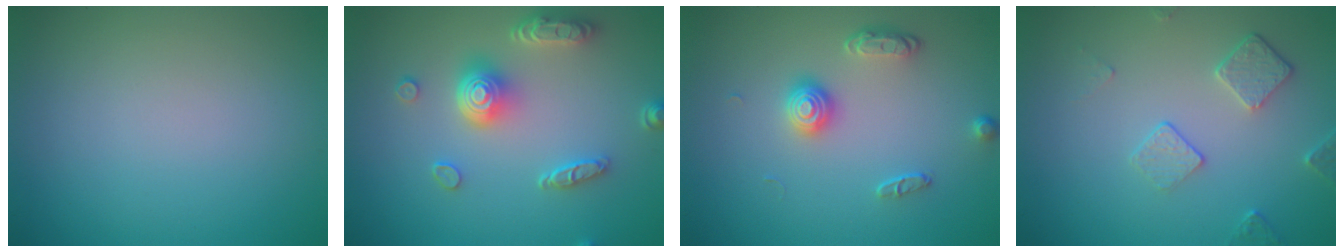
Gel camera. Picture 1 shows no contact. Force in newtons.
{"total": 4.9, "press": 4.0, "slide": 2.9}
{"total": 2.3, "press": 1.8, "slide": 1.4}
{"total": 2.3, "press": 1.6, "slide": 1.6}